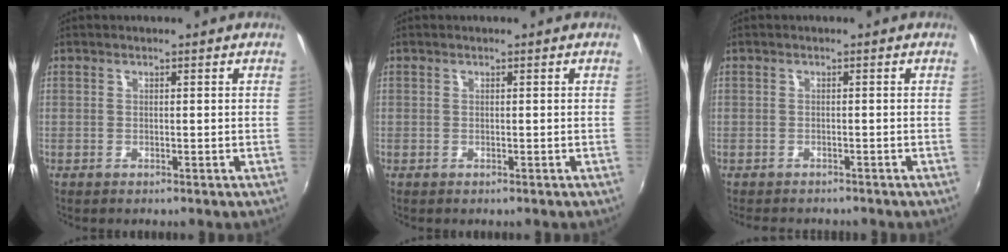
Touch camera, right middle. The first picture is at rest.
{"total": 0.0}
{"total": 3.3, "force": [-2.9, 1.2, 0.9], "torque": [-0.024, -0.010, -0.046]}